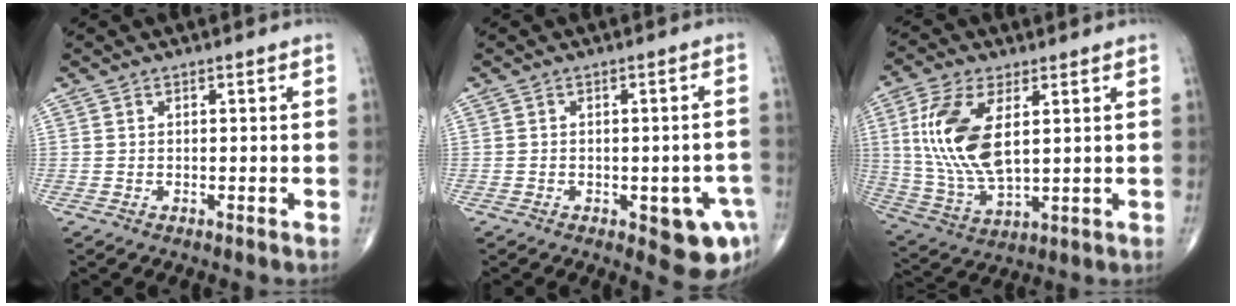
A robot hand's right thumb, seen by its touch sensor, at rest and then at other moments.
{"total": 6.5, "force": [-2.6, 2.7, 5.2], "torque": [-0.044, 0.006, -0.026]}
{"total": 15.3, "force": [3.3, 7.3, 13.1], "torque": [-0.276, -0.012, 0.074]}